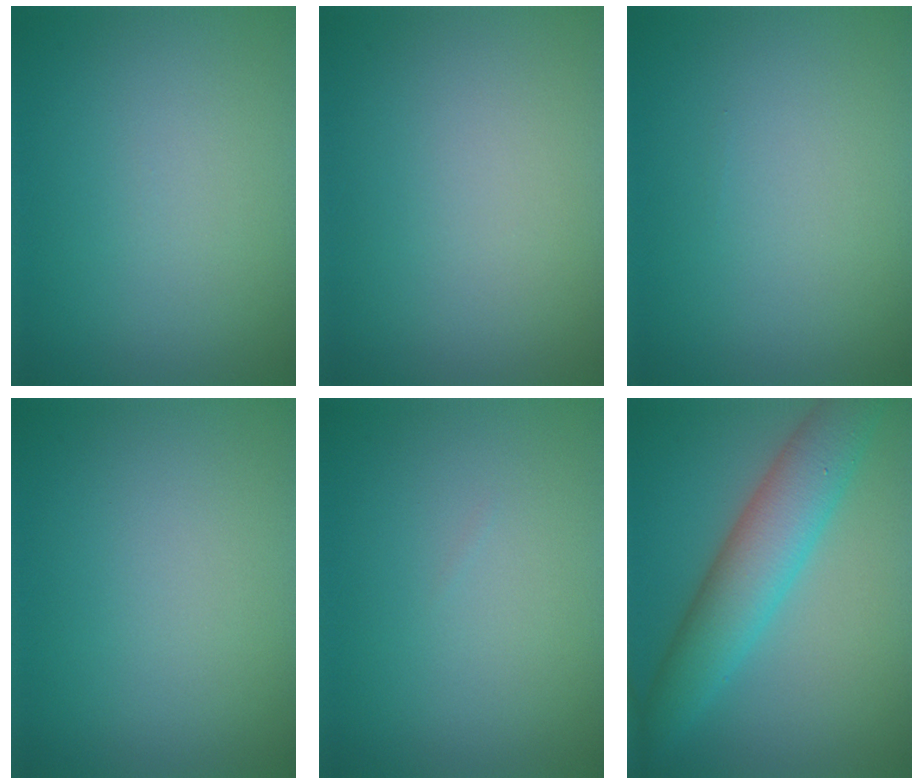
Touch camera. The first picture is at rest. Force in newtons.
{"total": 0.0}
{"total": 0.0}
{"total": 0.0}
{"total": 0.0}
{"total": 6.4, "press": 6.4, "slide": 0.2}